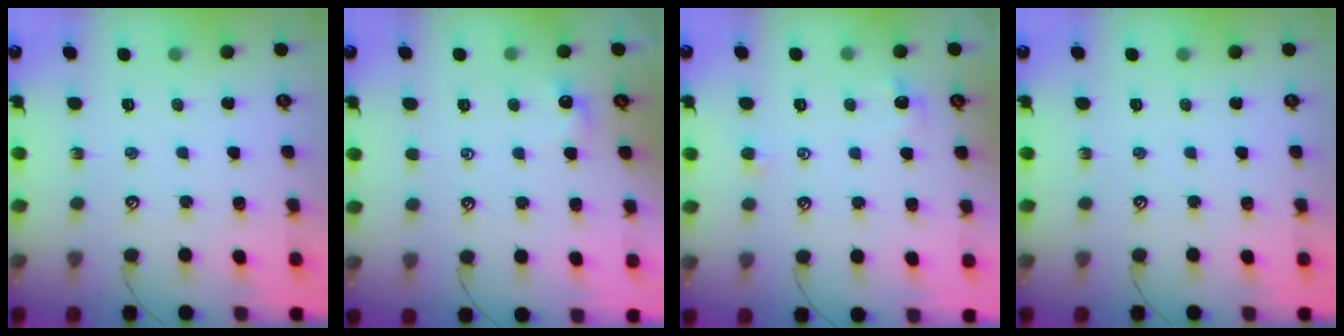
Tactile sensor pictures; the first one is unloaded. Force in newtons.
{"total": 0.9, "press": 0.8, "slide": 0.4}
{"total": 1.0, "press": 0.8, "slide": 0.5}
{"total": 0.0}